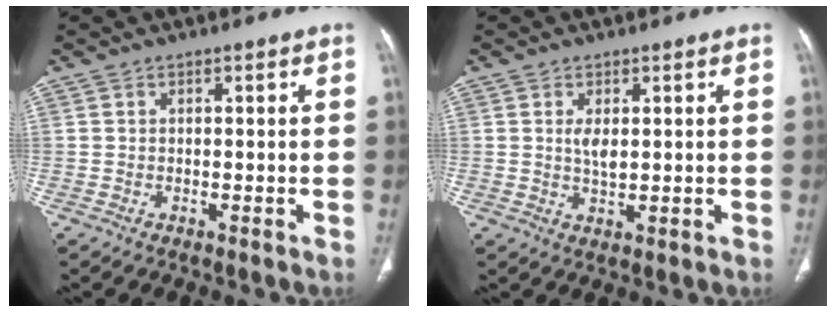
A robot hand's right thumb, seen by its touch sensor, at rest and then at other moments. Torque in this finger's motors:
{"motor_torque": [1.95, 3.06, 0.41, -0.09, 0.04]}